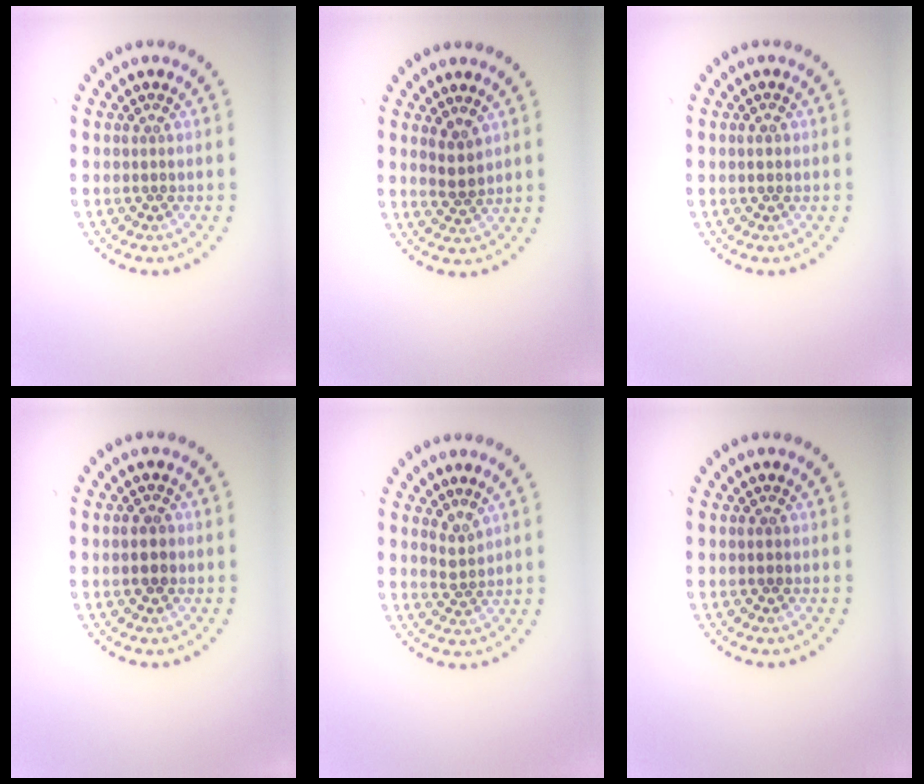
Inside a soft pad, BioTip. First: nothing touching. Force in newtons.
{"total": 1.8, "press": 1.5, "slide": 1.0}
{"total": 1.1, "press": 1.1, "slide": 0.1}
{"total": 1.5, "press": 1.5, "slide": 0.1}
{"total": 1.7, "press": 1.1, "slide": 1.3}
{"total": 0.9, "press": 0.9, "slide": 0.1}